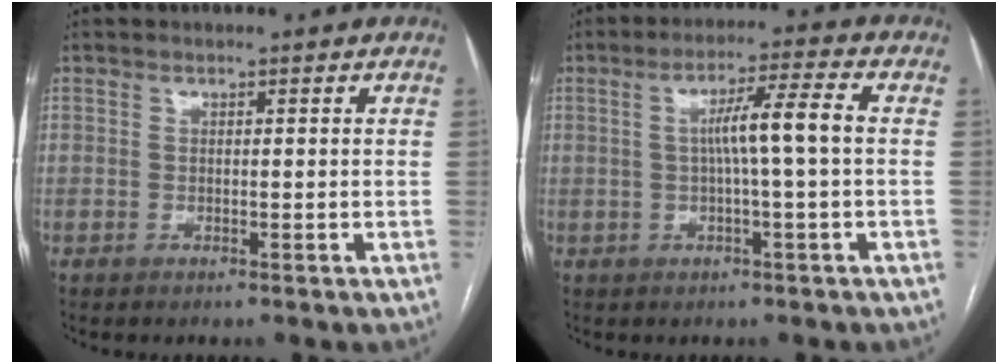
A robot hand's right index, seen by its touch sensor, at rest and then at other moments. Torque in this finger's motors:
{"motor_torque": [0.90, 0.04, 0.48, 0.12]}